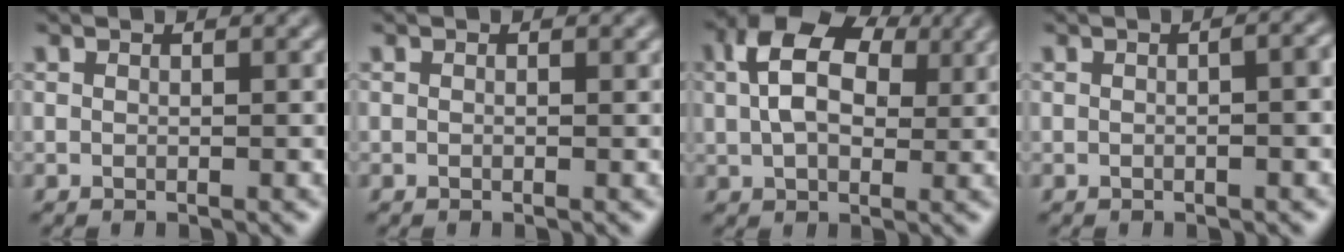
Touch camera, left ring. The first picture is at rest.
{"total": 0.0}
{"total": 8.7, "force": [2.2, 5.6, 6.3], "torque": [-0.131, 0.028, 0.036]}
{"total": 4.5, "force": [0.7, 2.2, 3.8], "torque": [-0.022, 0.035, -0.005]}